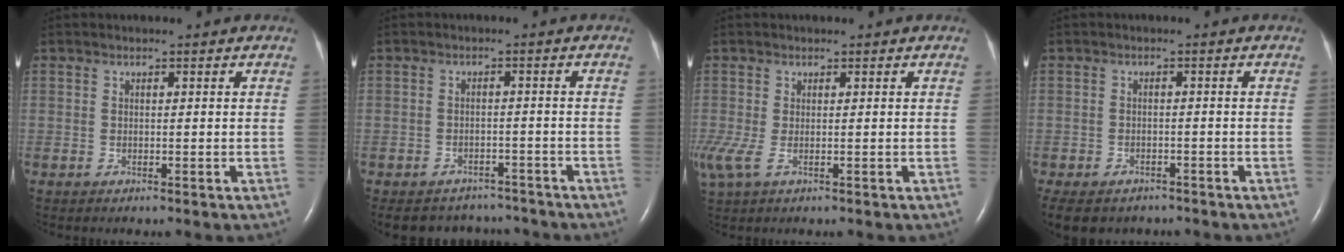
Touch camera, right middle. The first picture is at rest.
{"total": 8.4, "force": [-7.8, 3.2, 0.7], "torque": [-0.006, 0.011, -0.096]}
{"total": 4.0, "force": [-1.0, 1.5, 3.5], "torque": [-0.098, -0.011, -0.014]}
{"total": 11.2, "force": [-7.9, 6.8, 4.1], "torque": [-0.107, -0.015, -0.098]}